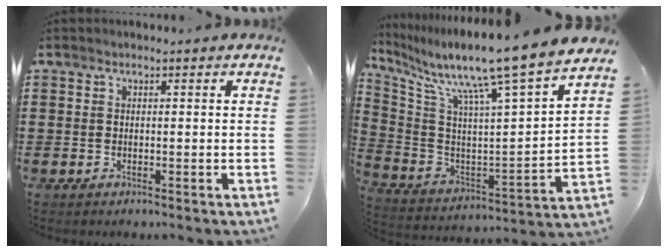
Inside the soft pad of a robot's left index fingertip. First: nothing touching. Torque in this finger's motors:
{"motor_torque": [1.08, -1.06, 0.63, 0.15]}